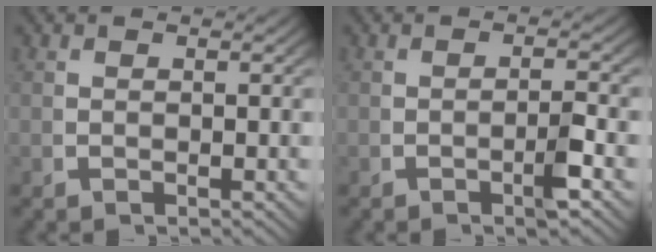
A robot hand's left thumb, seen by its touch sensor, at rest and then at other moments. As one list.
[{"total": 2.2, "force": [-0.7, 0.3, 2.0], "torque": [-0.032, 0.003, -0.015]}]